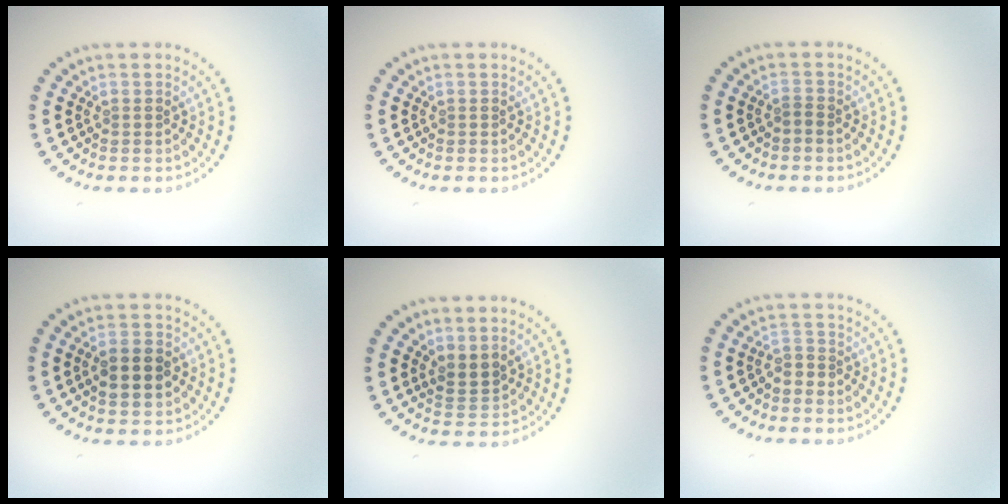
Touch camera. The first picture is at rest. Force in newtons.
{"total": 0.0}
{"total": 0.6, "press": 0.3, "slide": 0.5}
{"total": 3.8, "press": 3.8, "slide": 0.3}
{"total": 2.0, "press": 1.6, "slide": 1.2}
{"total": 1.4, "press": 1.2, "slide": 0.8}